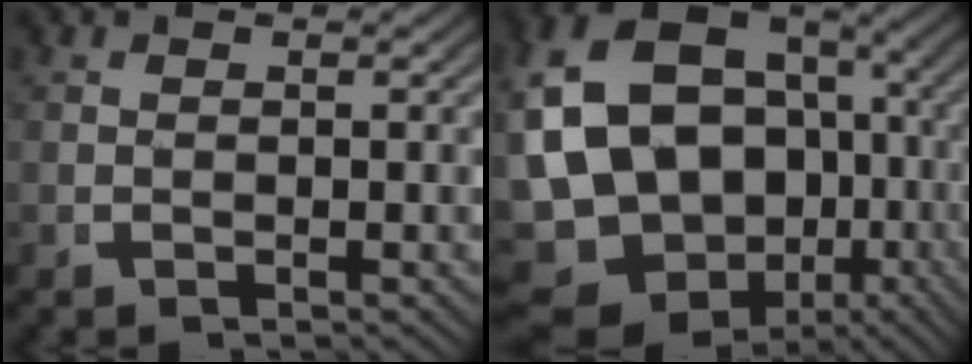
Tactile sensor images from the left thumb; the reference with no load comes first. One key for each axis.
{"total": 20.4, "fx": -3.3, "fy": 16.6, "fz": 11.4, "tx": -0.292, "ty": -0.093, "tz": -0.025}